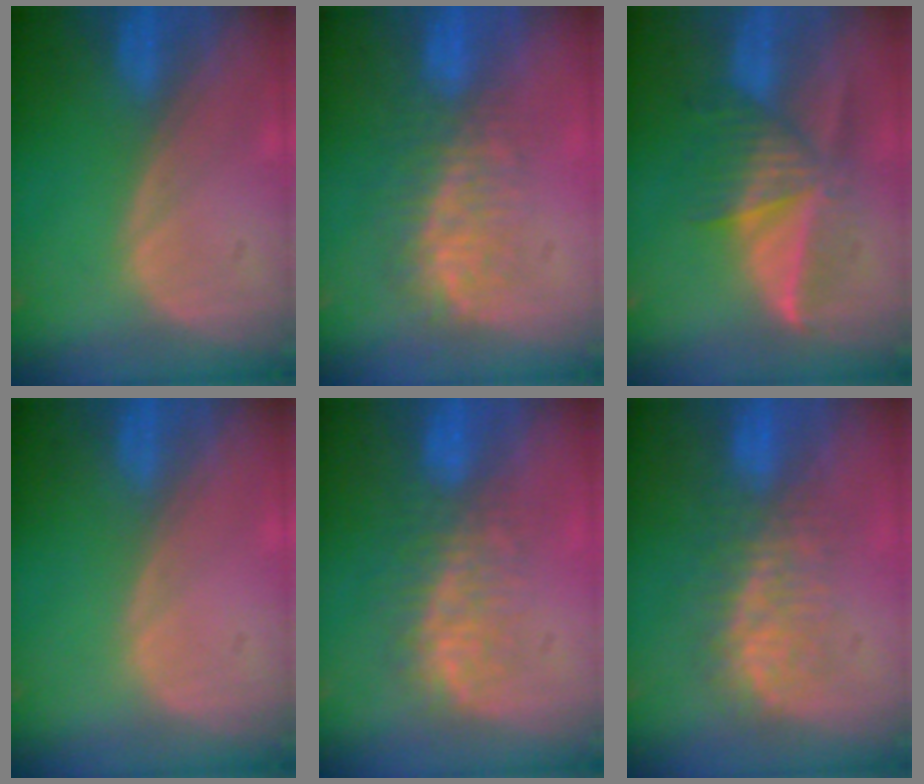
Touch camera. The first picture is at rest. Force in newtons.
{"total": 8.0, "press": 7.4, "slide": 3.0}
{"total": 6.9, "press": 6.9, "slide": 0.2}
{"total": 0.0}
{"total": 7.6, "press": 7.1, "slide": 2.8}
{"total": 7.5, "press": 7.3, "slide": 1.7}